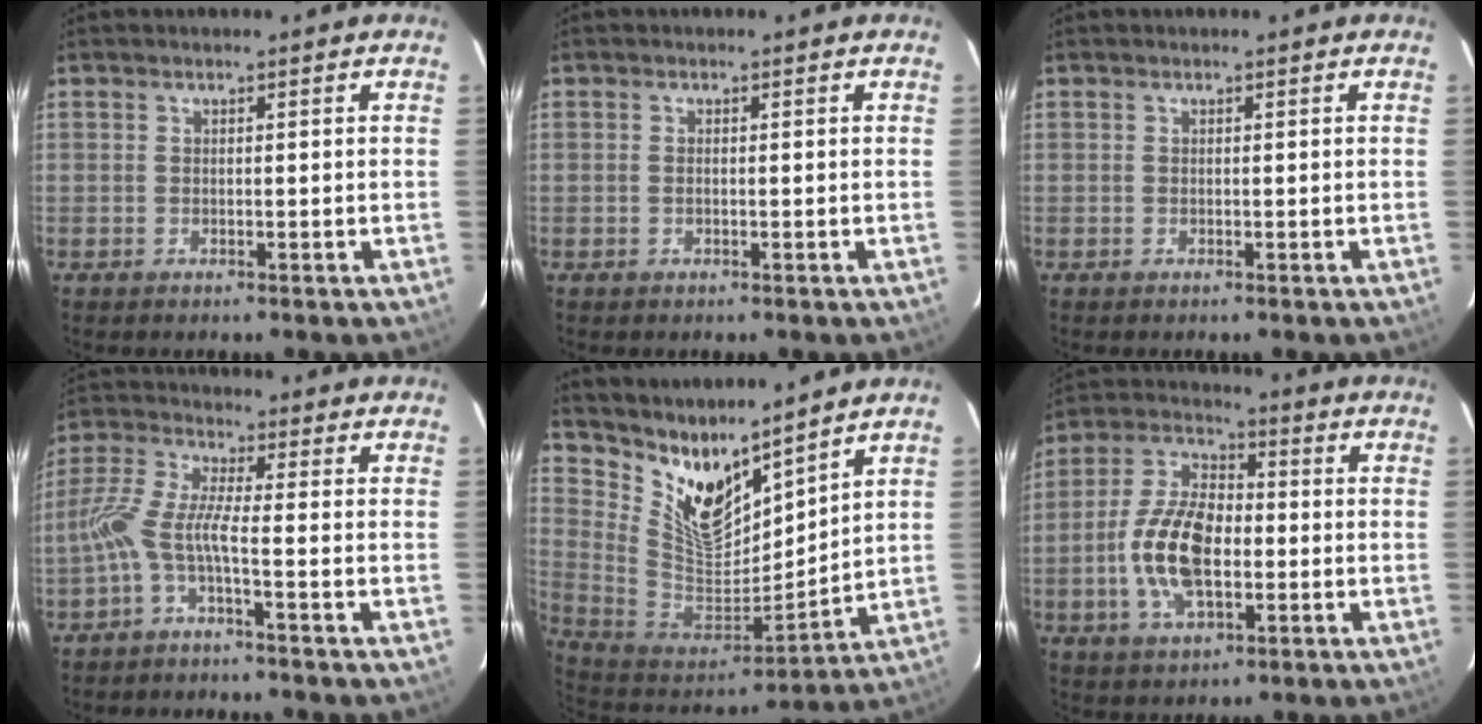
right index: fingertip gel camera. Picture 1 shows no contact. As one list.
[{"total": 0.6, "force": [-0.1, 0.3, 0.5], "torque": [-0.011, 0.001, -0.003]}, {"total": 0.0}, {"total": 6.4, "force": [-2.8, 0.3, 5.8], "torque": [-0.142, 0.010, -0.057]}, {"total": 13.6, "force": [11.0, 4.3, 6.7], "torque": [-0.132, -0.028, 0.222]}, {"total": 14.1, "force": [-2.5, 7.4, 11.8], "torque": [-0.244, 0.010, -0.048]}]